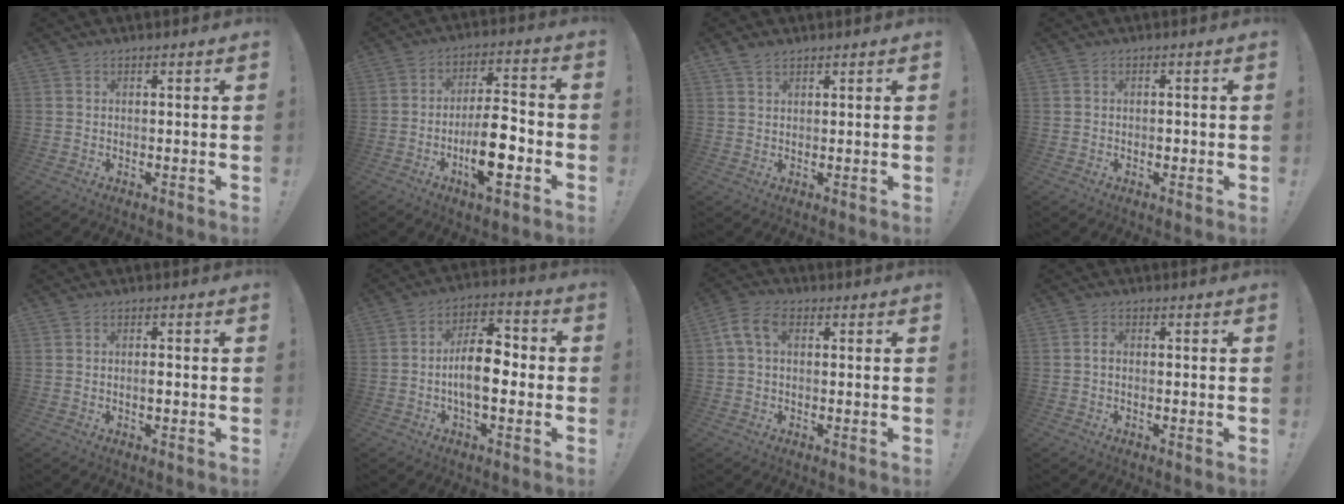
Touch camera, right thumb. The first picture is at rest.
{"total": 13.6, "force": [-5.1, 4.6, 11.7], "torque": [-0.204, 0.018, -0.084]}
{"total": 2.5, "force": [1.9, 1.2, 1.2], "torque": [-0.025, -0.006, 0.037]}
{"total": 1.2, "force": [-0.5, 0.8, 0.7], "torque": [-0.003, 0.000, -0.011]}
{"total": 1.5, "force": [-0.5, 0.4, 1.3], "torque": [-0.016, 0.000, -0.010]}
{"total": 12.0, "force": [-2.1, 6.0, 10.2], "torque": [-0.168, 0.009, -0.041]}
{"total": 6.8, "force": [1.7, 4.2, 5.1], "torque": [-0.096, 0.007, 0.034]}
{"total": 1.3, "force": [-0.4, 0.7, 1.0], "torque": [-0.023, 0.007, -0.007]}